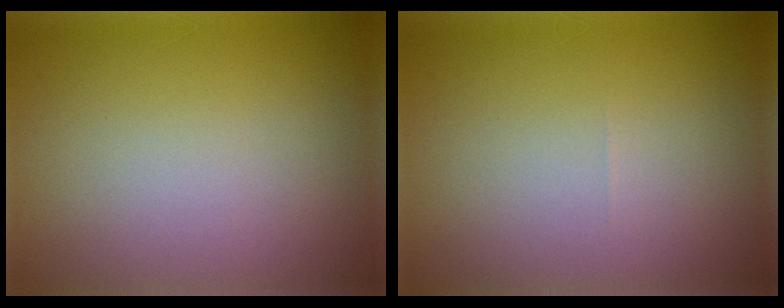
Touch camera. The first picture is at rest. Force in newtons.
{"total": 0.0}